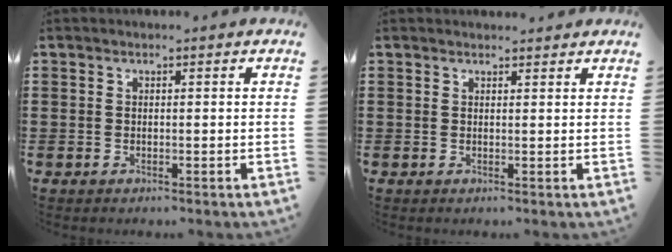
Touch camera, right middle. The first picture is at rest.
{"total": 1.0, "force": [1.0, 0.2, 0.1], "torque": [0.005, -0.001, 0.016]}